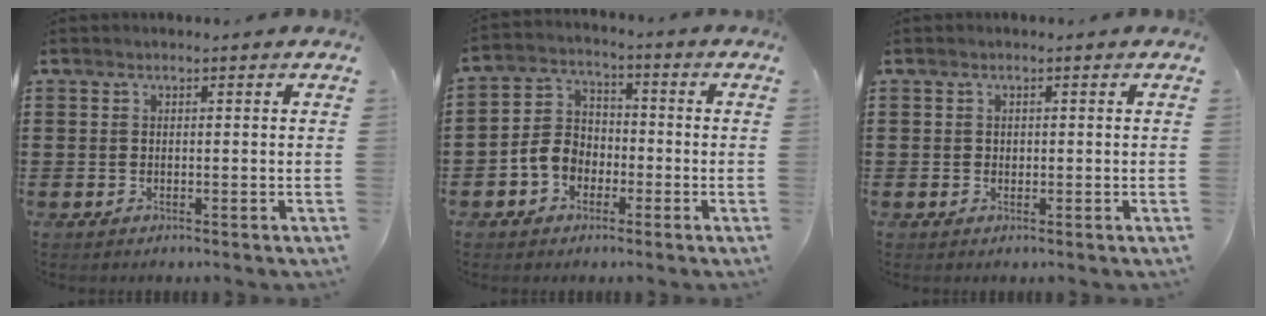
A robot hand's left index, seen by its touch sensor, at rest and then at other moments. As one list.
[{"total": 5.9, "force": [-2.7, 4.6, 2.5], "torque": [-0.073, 0.012, -0.057]}, {"total": 0.6, "force": [0.2, 0.5, 0.1], "torque": [-0.005, 0.004, 0.004]}]